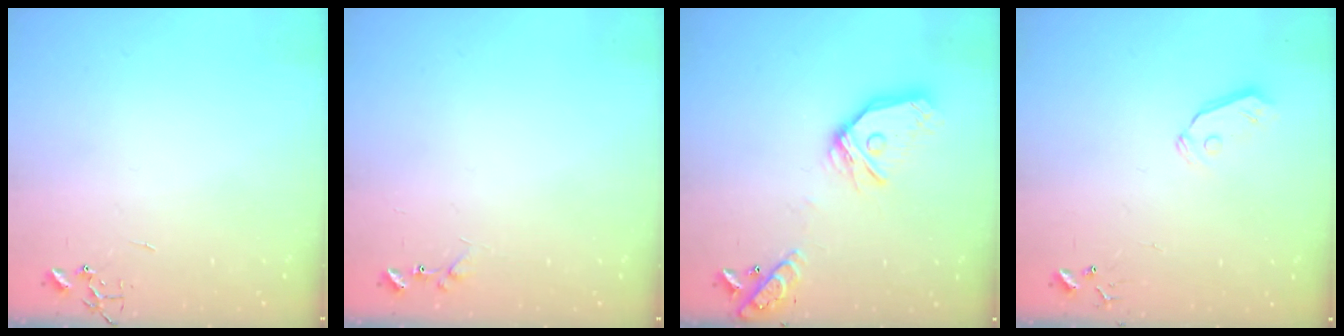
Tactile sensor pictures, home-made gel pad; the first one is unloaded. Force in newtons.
{"total": 7.1, "press": 7.0, "slide": 0.5}
{"total": 18.6, "press": 18.4, "slide": 2.5}
{"total": 5.8, "press": 5.8, "slide": 0.5}